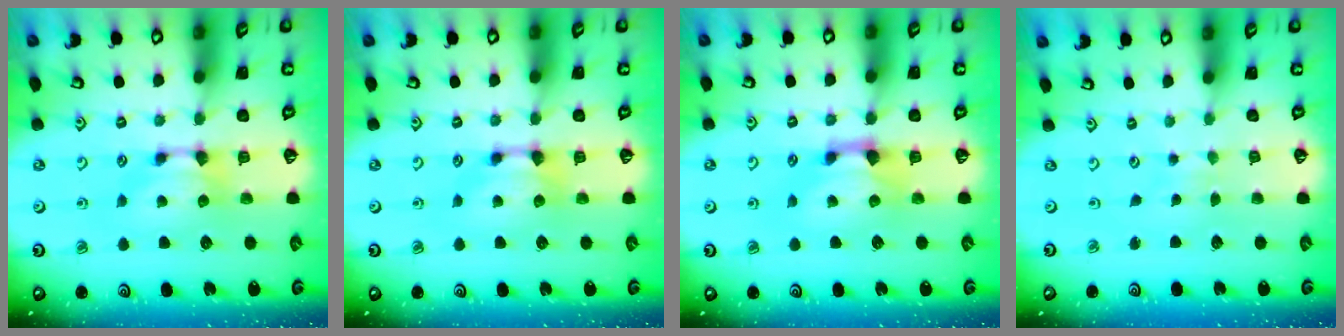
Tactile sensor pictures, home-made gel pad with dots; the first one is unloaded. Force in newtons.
{"total": 0.0}
{"total": 1.6, "press": 0.9, "slide": 1.3}
{"total": 5.2, "press": 5.2, "slide": 0.2}